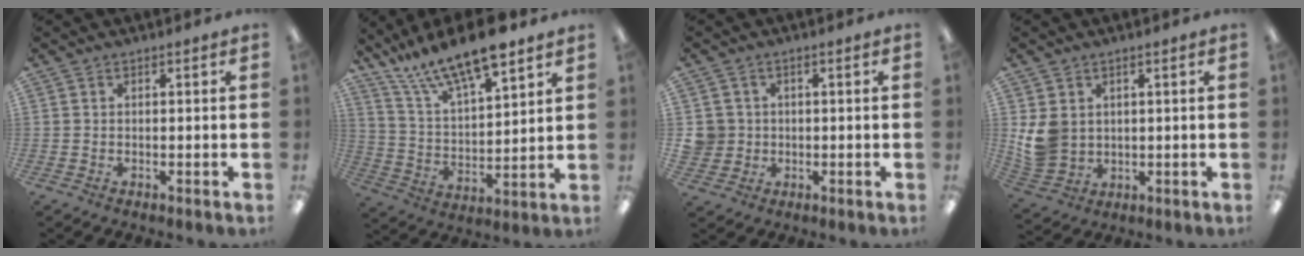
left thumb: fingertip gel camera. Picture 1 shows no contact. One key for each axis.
{"total": 15.9, "fx": 13.2, "fy": 4.4, "fz": 7.8, "tx": -0.156, "ty": -0.083, "tz": 0.231}
{"total": 4.6, "fx": 0.1, "fy": 4.6, "fz": 0.3, "tx": -0.016, "ty": 0.006, "tz": 0.003}
{"total": 7.0, "fx": 1.7, "fy": 6.0, "fz": 3.1, "tx": -0.078, "ty": -0.002, "tz": 0.038}